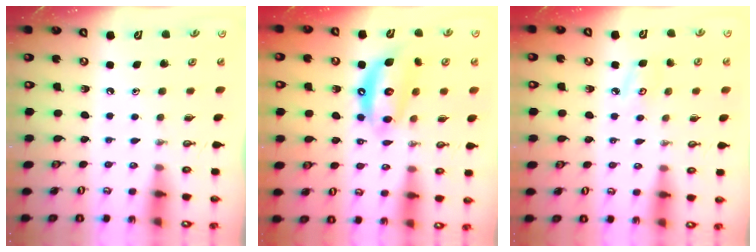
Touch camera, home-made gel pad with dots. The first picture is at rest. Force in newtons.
{"total": 11.7, "press": 11.6, "slide": 1.1}
{"total": 4.4, "press": 4.3, "slide": 0.5}